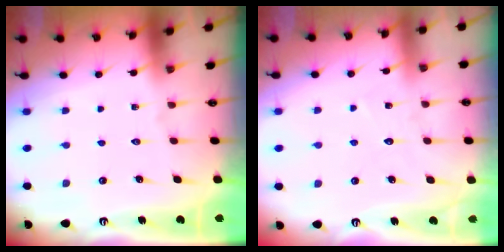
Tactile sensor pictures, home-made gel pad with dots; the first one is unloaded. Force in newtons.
{"total": 5.3, "press": 5.3, "slide": 0.5}